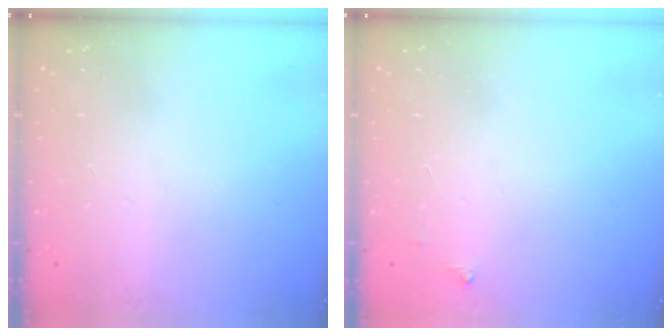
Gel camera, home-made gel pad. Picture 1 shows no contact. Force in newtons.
{"total": 2.5, "press": 2.5, "slide": 0.4}